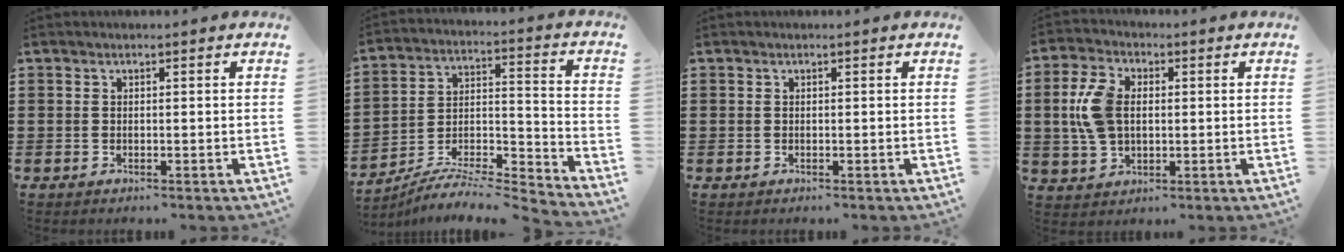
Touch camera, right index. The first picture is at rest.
{"total": 6.3, "force": [-6.0, 0.6, 1.9], "torque": [-0.030, -0.007, -0.120]}
{"total": 0.0}
{"total": 8.0, "force": [0.6, 5.1, 6.1], "torque": [-0.161, 0.007, 0.001]}